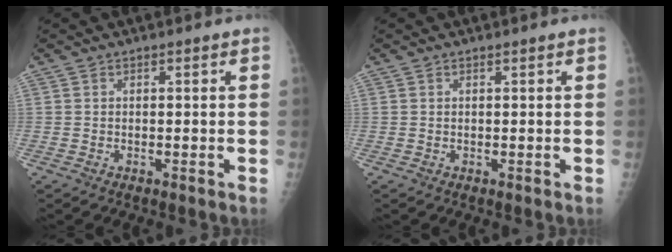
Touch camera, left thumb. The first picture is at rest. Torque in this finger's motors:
{"motor_torque": [0.00, 0.00, 0.00, 0.00, 0.00]}